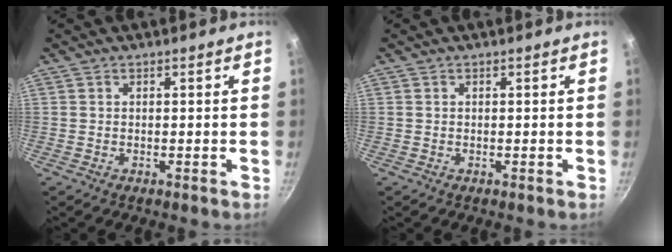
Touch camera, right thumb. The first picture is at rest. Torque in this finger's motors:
{"motor_torque": [0.01, 0.00, 0.16, 0.12, 0.00]}